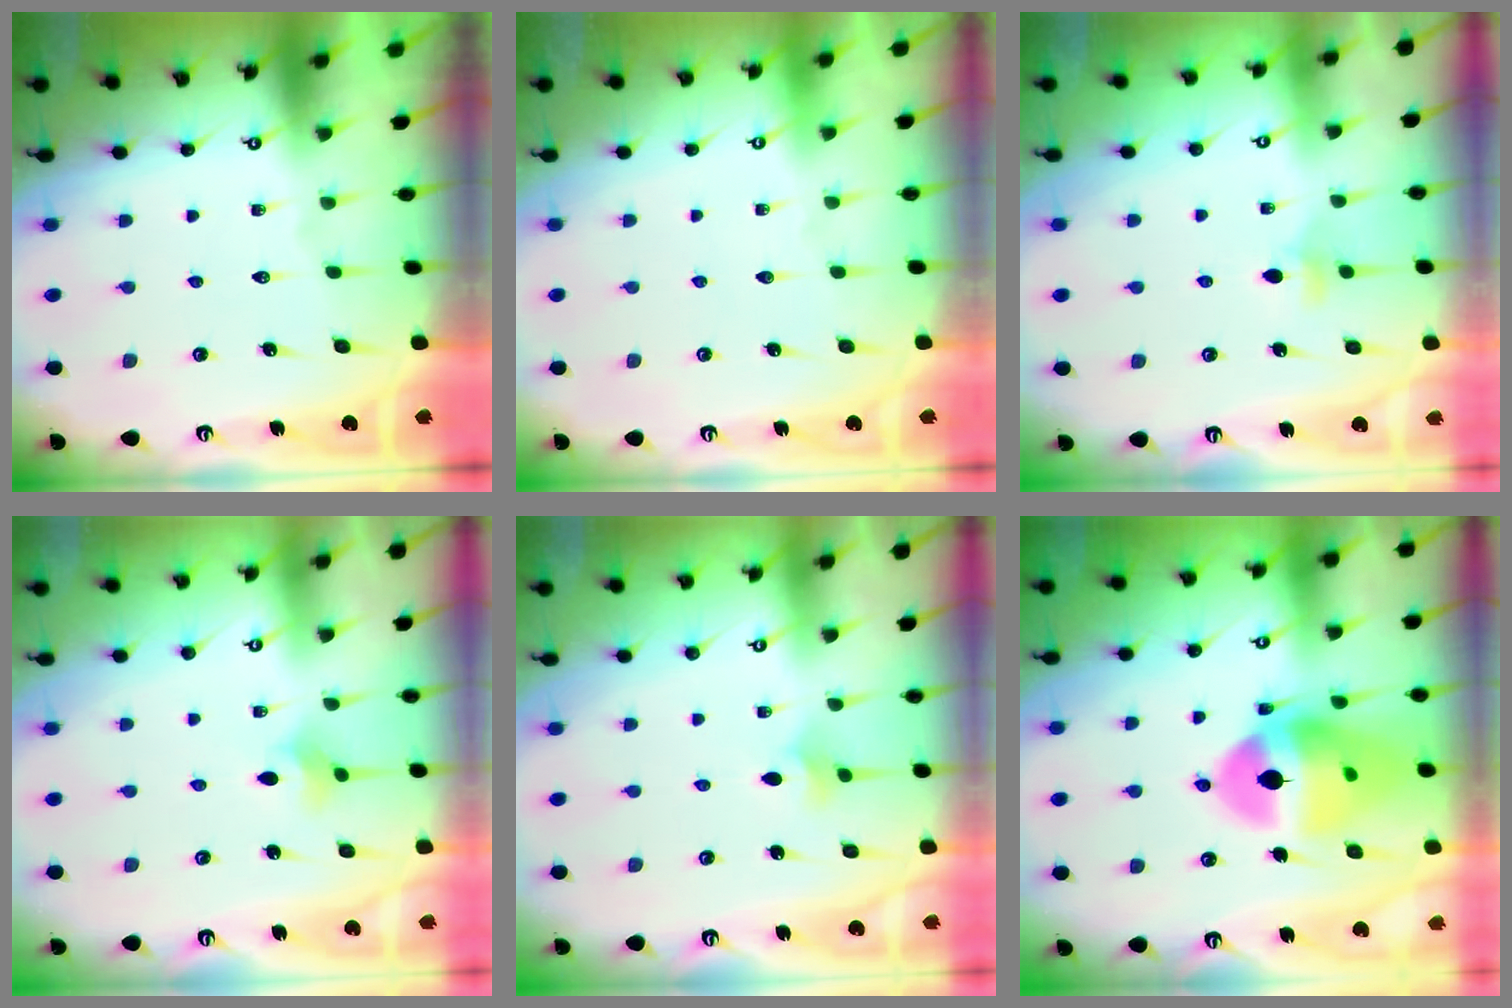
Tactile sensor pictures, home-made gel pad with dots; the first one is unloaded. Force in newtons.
{"total": 0.0}
{"total": 4.0, "press": 3.9, "slide": 0.6}
{"total": 2.2, "press": 2.1, "slide": 0.4}
{"total": 2.7, "press": 2.6, "slide": 0.7}
{"total": 17.9, "press": 17.8, "slide": 2.0}